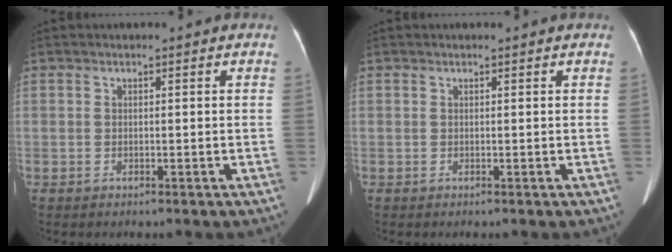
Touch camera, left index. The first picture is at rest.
{"total": 0.0}